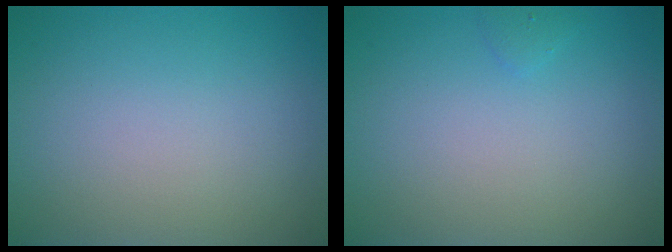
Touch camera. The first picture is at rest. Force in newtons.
{"total": 0.5, "press": 0.5, "slide": 0.1}